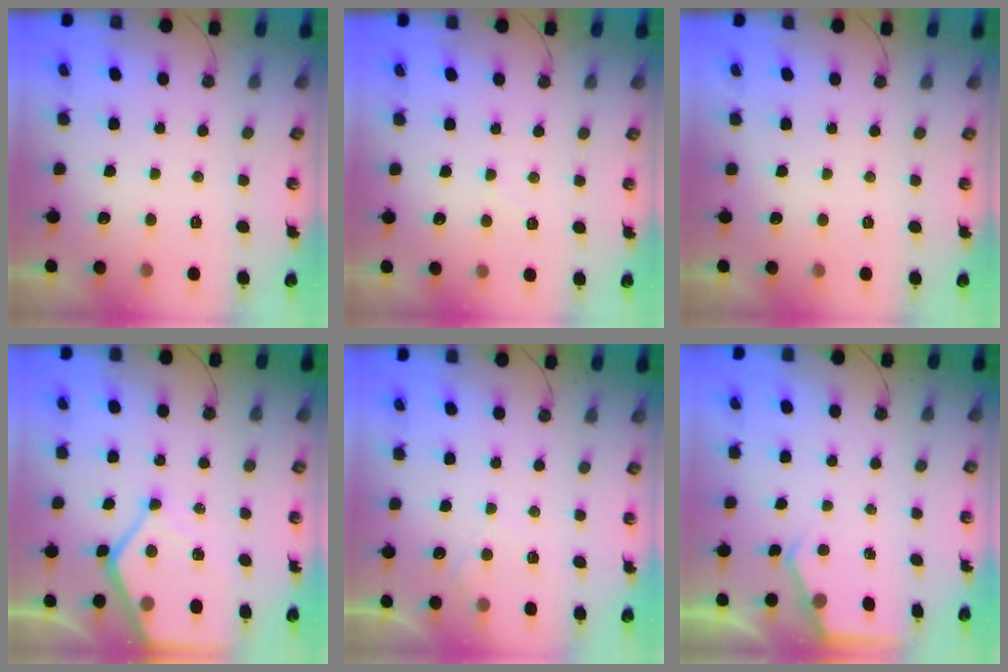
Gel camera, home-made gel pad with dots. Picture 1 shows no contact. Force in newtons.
{"total": 5.1, "press": 5.0, "slide": 0.7}
{"total": 0.0}
{"total": 12.0, "press": 11.9, "slide": 1.0}
{"total": 3.6, "press": 3.6, "slide": 0.5}
{"total": 2.9, "press": 2.9, "slide": 0.5}